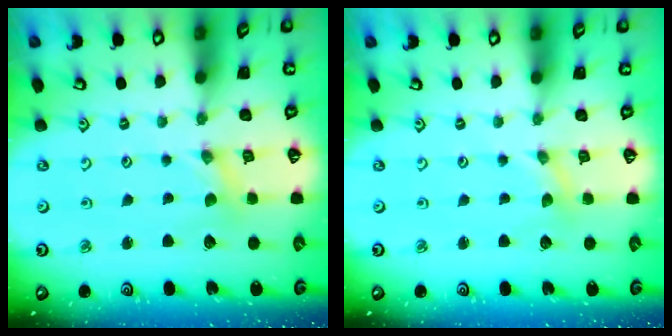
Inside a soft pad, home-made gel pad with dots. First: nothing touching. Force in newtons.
{"total": 0.0}